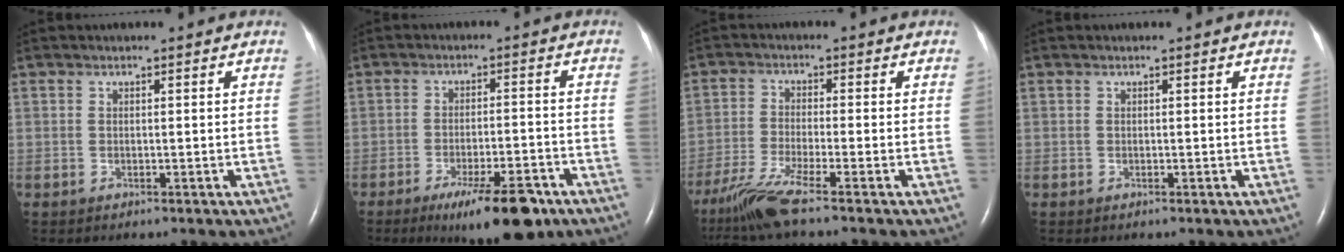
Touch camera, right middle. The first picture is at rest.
{"total": 10.8, "force": [-7.0, 2.2, 7.9], "torque": [-0.120, -0.015, -0.105]}
{"total": 7.7, "force": [-5.9, -1.1, 4.8], "torque": [-0.102, -0.031, -0.114]}
{"total": 0.0}